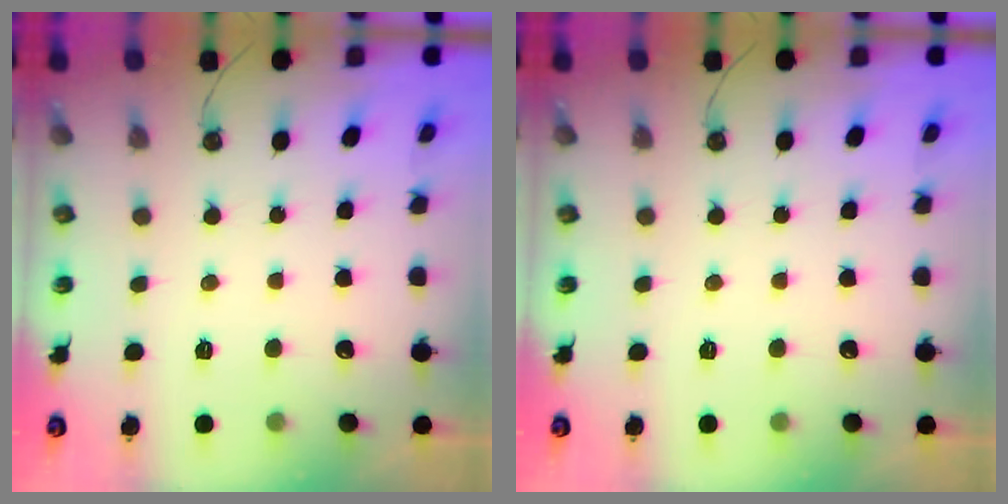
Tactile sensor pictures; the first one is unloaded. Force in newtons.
{"total": 0.0}